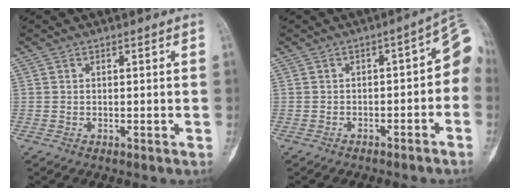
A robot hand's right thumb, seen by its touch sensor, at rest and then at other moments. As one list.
[{"total": 8.5, "force": [-3.2, 4.4, 6.6], "torque": [-0.057, 0.051, -0.045]}]